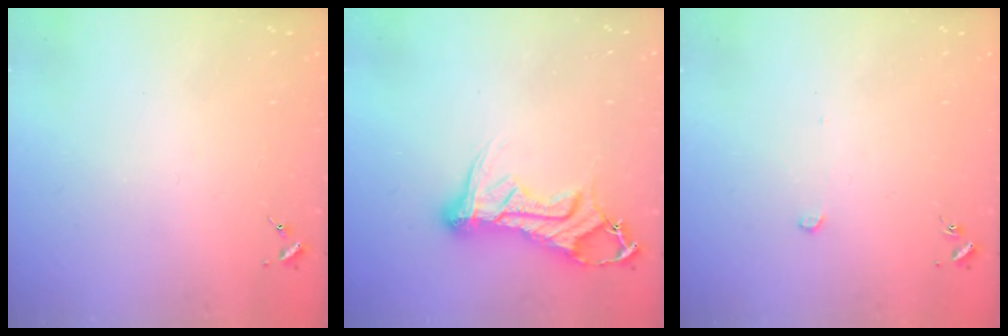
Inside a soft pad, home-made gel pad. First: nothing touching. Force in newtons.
{"total": 14.0, "press": 14.0, "slide": 1.6}
{"total": 2.6, "press": 2.6, "slide": 0.1}